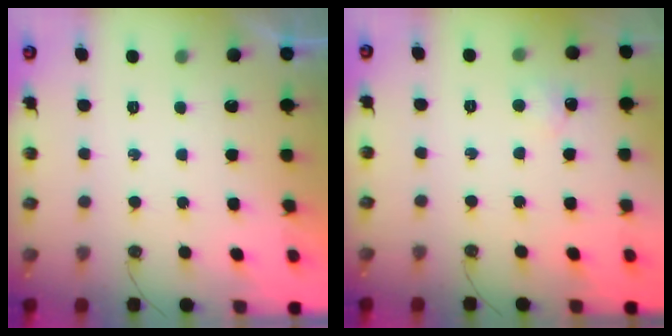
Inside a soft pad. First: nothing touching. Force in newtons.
{"total": 4.4, "press": 4.4, "slide": 0.6}